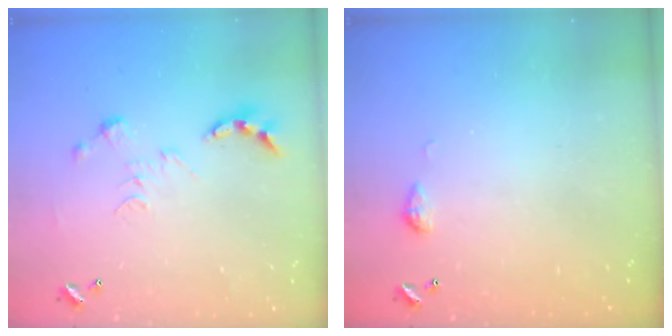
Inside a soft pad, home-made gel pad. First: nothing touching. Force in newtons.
{"total": 3.3, "press": 3.2, "slide": 0.5}